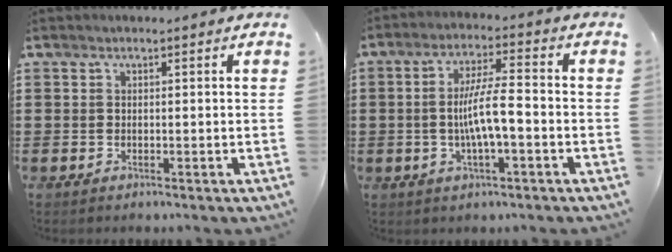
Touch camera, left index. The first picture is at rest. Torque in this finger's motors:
{"motor_torque": [1.16, 0.06, 0.70, 0.17]}